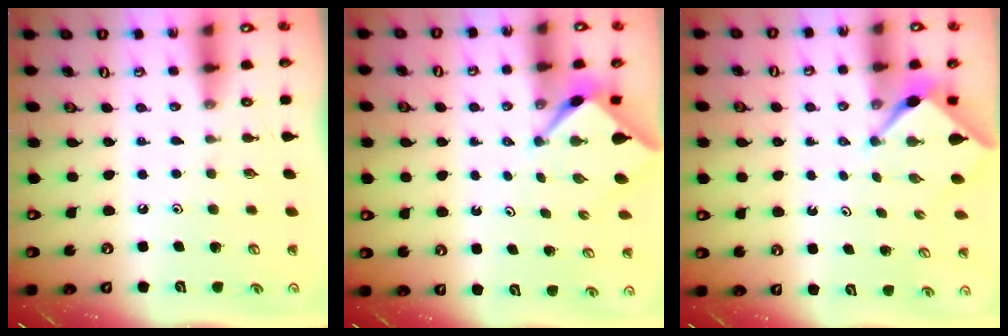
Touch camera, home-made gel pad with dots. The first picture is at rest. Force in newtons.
{"total": 2.5, "press": 2.5, "slide": 0.3}
{"total": 2.2, "press": 2.2, "slide": 0.3}